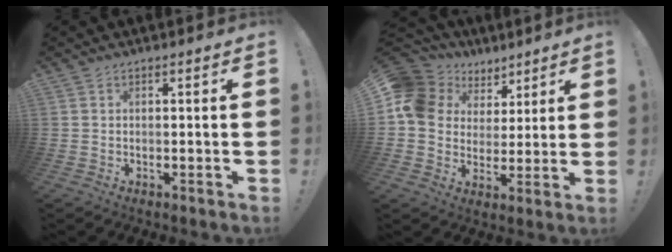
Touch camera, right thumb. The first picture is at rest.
{"total": 12.2, "force": [5.0, 9.9, 5.1], "torque": [-0.095, -0.021, 0.102]}